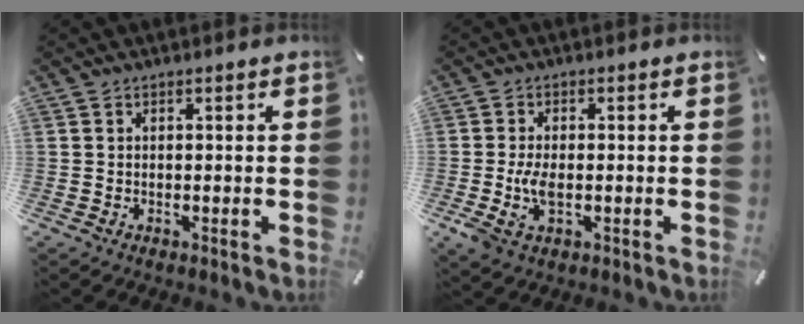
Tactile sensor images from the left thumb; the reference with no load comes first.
{"total": 5.4, "force": [-1.1, 2.9, 4.5], "torque": [-0.101, -0.003, -0.019]}